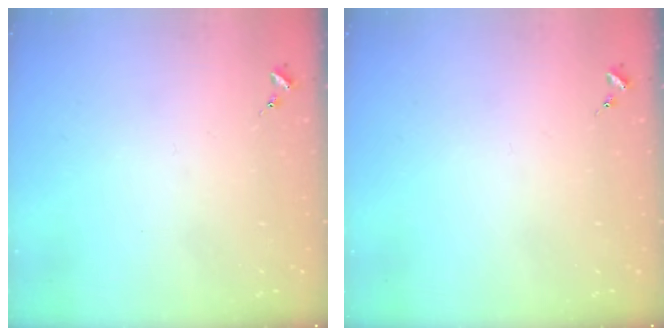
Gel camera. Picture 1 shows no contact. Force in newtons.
{"total": 0.0}